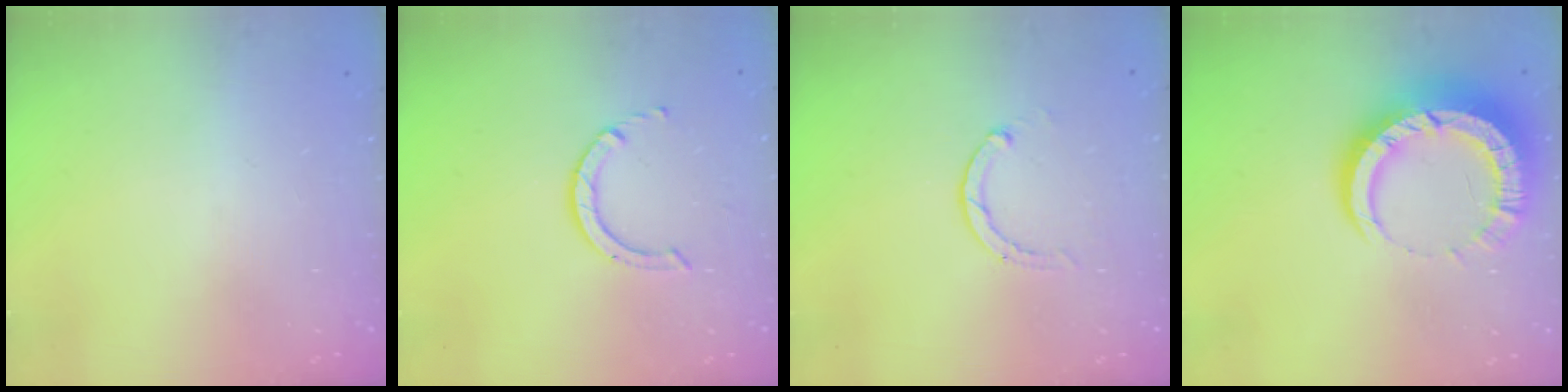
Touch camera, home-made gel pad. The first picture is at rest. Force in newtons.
{"total": 3.5, "press": 3.5, "slide": 0.3}
{"total": 2.8, "press": 2.8, "slide": 0.5}
{"total": 12.7, "press": 12.6, "slide": 1.3}